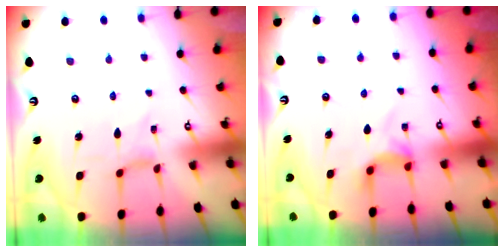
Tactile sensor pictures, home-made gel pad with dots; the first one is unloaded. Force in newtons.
{"total": 6.1, "press": 6.0, "slide": 0.9}